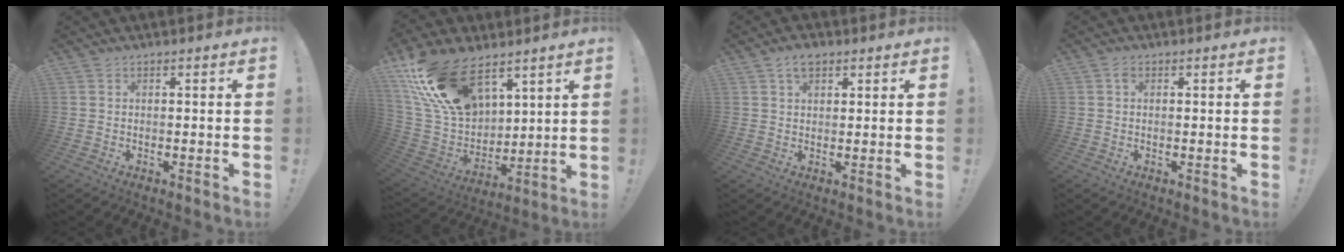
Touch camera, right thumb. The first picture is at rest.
{"total": 22.0, "force": [13.8, 11.7, 12.5], "torque": [-0.255, -0.084, 0.258]}
{"total": 4.3, "force": [2.3, 2.4, 2.7], "torque": [-0.041, -0.003, 0.041]}
{"total": 1.1, "force": [0.6, 0.7, 0.7], "torque": [-0.008, -0.001, 0.009]}